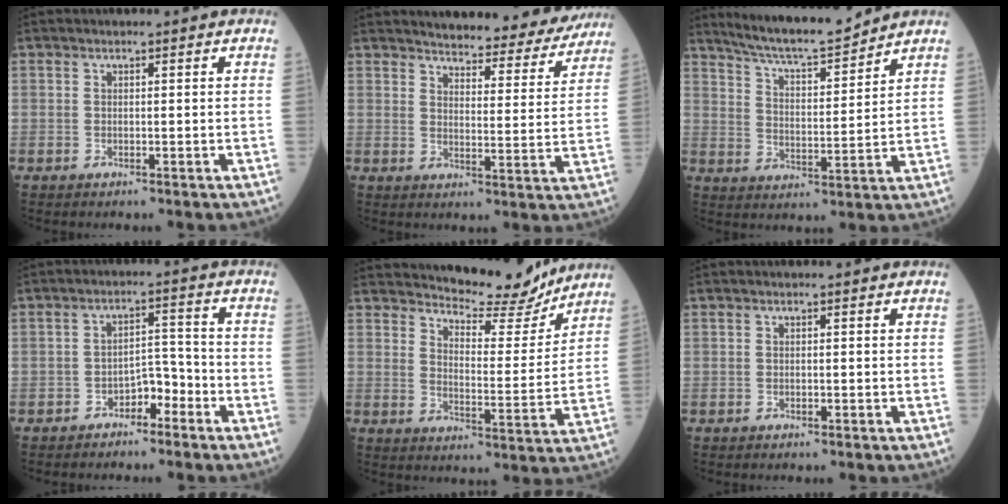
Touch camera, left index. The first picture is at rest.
{"total": 15.4, "force": [14.6, 3.0, 3.8], "torque": [-0.027, -0.036, 0.165]}
{"total": 9.3, "force": [8.5, 0.4, 3.7], "torque": [-0.069, 0.008, 0.144]}
{"total": 4.1, "force": [-3.0, 1.8, 2.2], "torque": [-0.029, 0.015, -0.053]}
{"total": 10.6, "force": [10.2, 1.8, 2.2], "torque": [-0.034, -0.020, 0.145]}
{"total": 0.0}